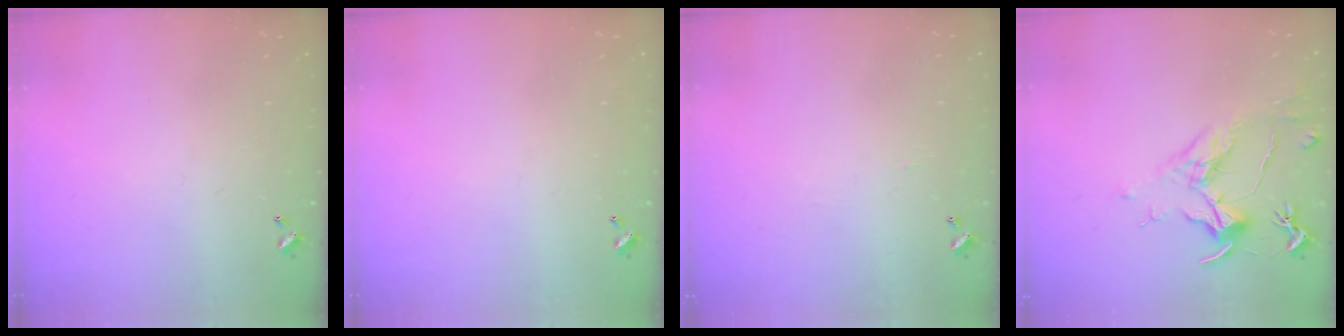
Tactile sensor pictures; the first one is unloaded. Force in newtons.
{"total": 0.0}
{"total": 0.5, "press": 0.3, "slide": 0.4}
{"total": 1.6, "press": 1.4, "slide": 0.7}